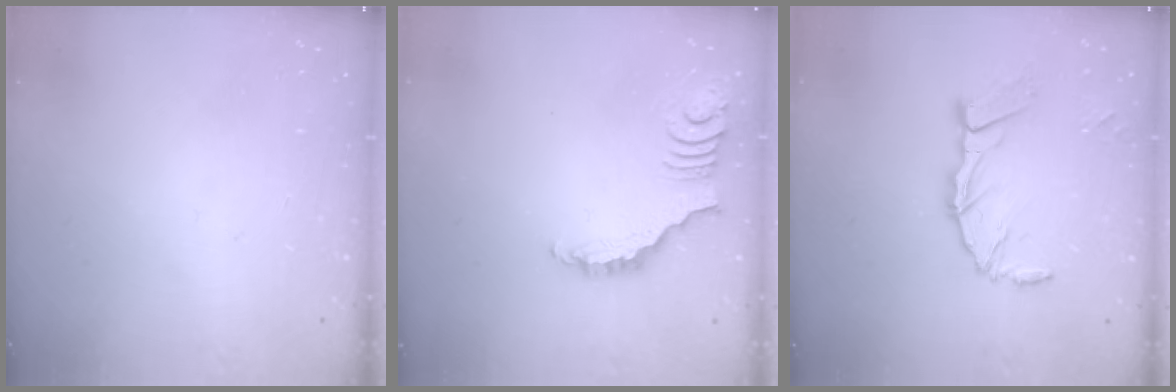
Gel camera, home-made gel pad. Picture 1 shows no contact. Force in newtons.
{"total": 3.7, "press": 3.7, "slide": 0.7}
{"total": 12.6, "press": 12.4, "slide": 2.0}